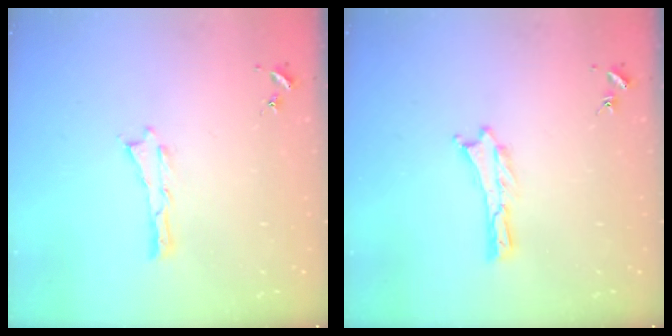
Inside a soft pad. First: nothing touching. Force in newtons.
{"total": 0.0}